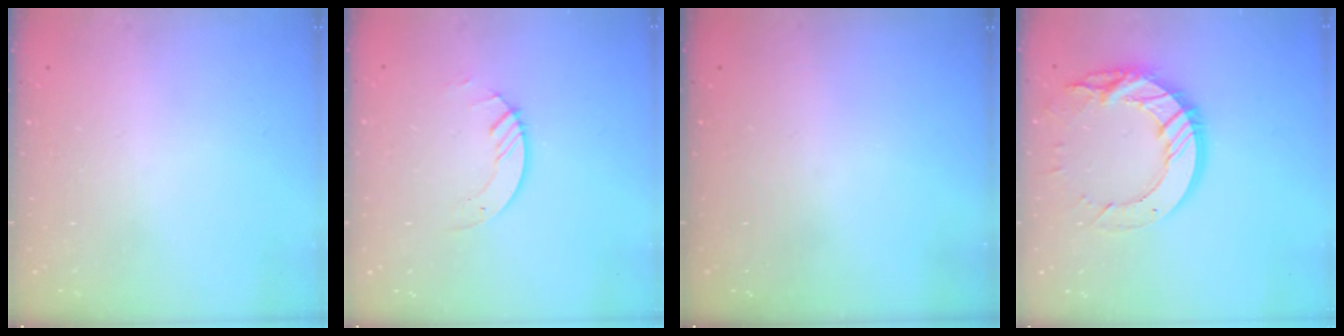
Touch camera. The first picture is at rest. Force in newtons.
{"total": 2.8, "press": 2.8, "slide": 0.3}
{"total": 0.0}
{"total": 15.9, "press": 15.8, "slide": 1.5}